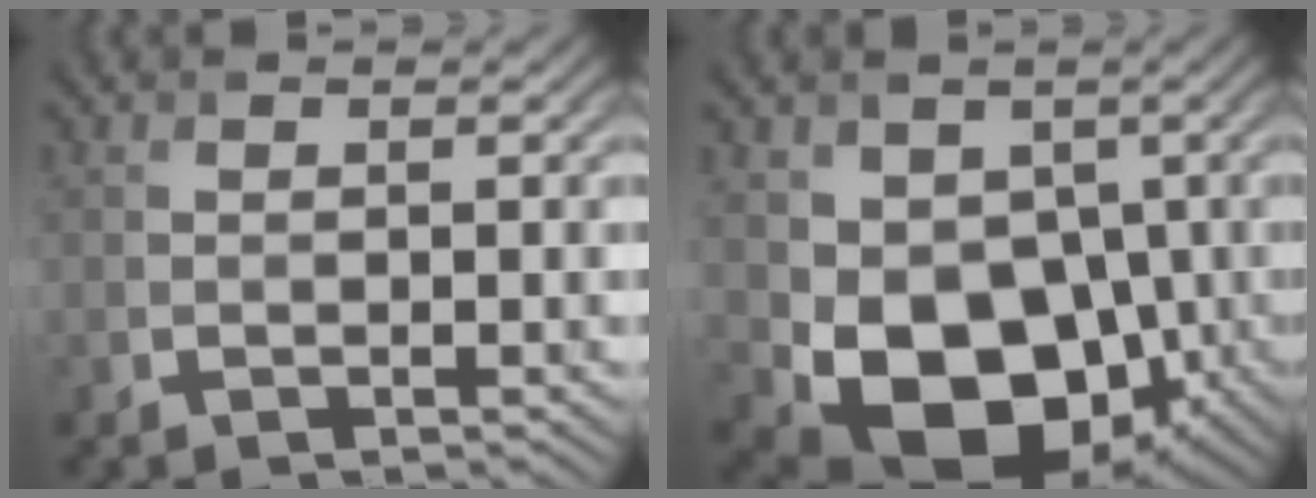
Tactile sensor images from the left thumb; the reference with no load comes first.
{"total": 12.4, "force": [-1.9, 9.1, 8.2], "torque": [-0.140, -0.033, -0.030]}